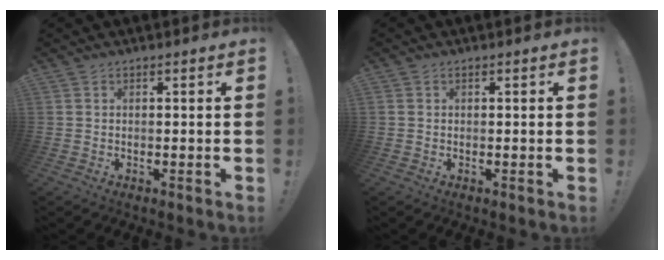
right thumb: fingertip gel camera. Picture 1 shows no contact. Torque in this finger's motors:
{"motor_torque": [0.05, -0.09, 0.00, 0.23, -0.01]}